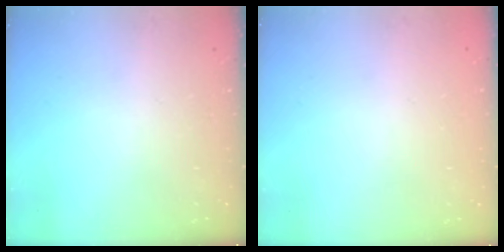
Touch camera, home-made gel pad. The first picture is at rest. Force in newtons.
{"total": 0.0}